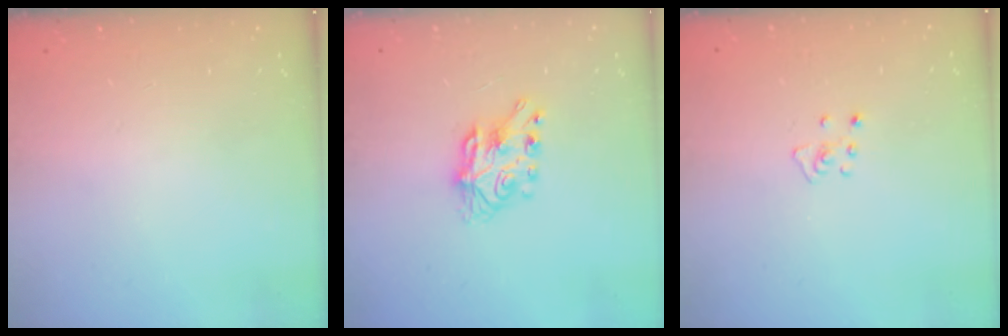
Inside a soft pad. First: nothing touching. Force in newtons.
{"total": 7.1, "press": 7.1, "slide": 0.2}
{"total": 4.1, "press": 4.0, "slide": 0.5}